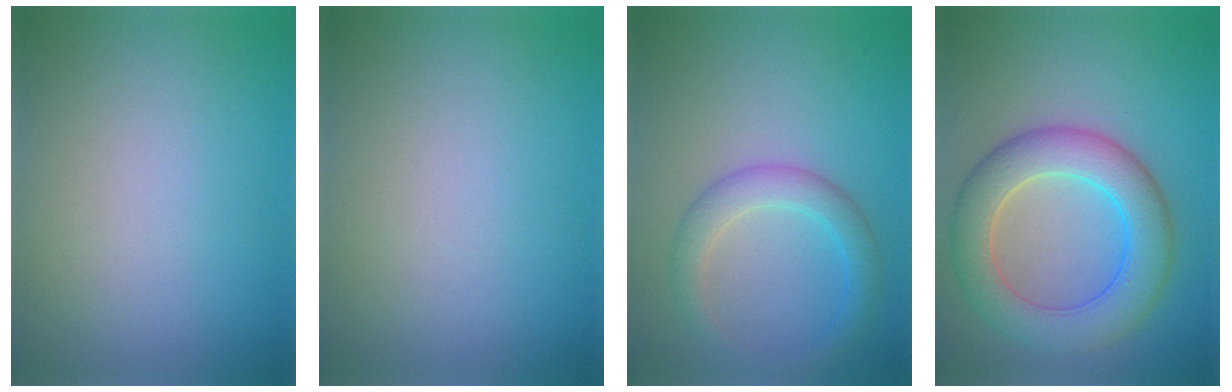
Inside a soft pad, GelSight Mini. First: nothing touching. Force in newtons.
{"total": 0.0}
{"total": 3.3, "press": 3.3, "slide": 0.1}
{"total": 7.4, "press": 7.4, "slide": 0.1}